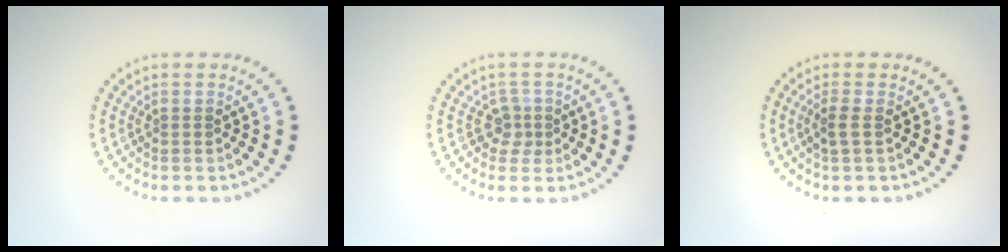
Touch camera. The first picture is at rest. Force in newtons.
{"total": 1.7, "press": 1.3, "slide": 1.2}
{"total": 1.5, "press": 1.2, "slide": 0.8}